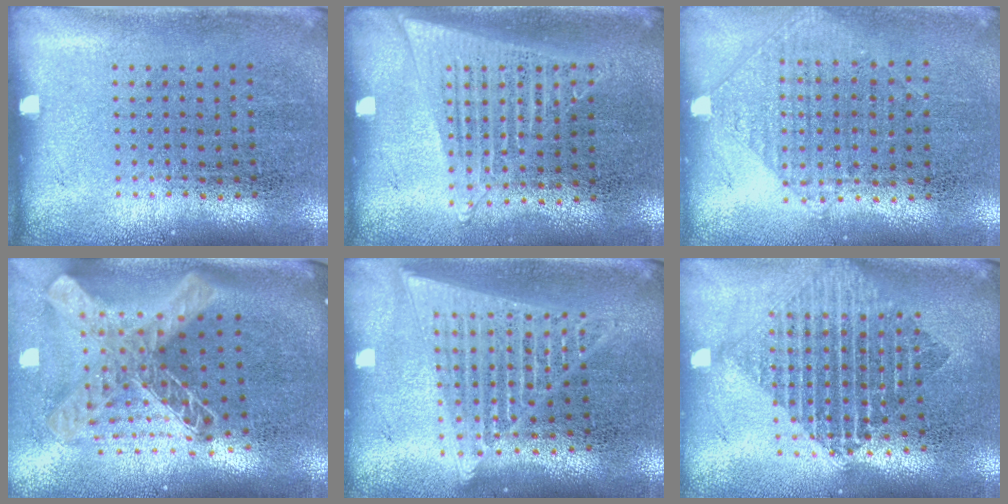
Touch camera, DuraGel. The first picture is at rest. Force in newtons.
{"total": 1.4, "press": 1.3, "slide": 0.5}
{"total": 0.9, "press": 0.9, "slide": 0.3}
{"total": 2.7, "press": 1.9, "slide": 1.9}
{"total": 1.8, "press": 1.6, "slide": 0.9}
{"total": 1.9, "press": 1.5, "slide": 1.1}